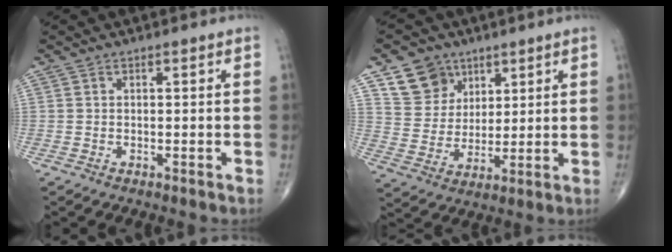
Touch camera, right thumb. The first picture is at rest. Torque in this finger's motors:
{"motor_torque": [-1.25, 0.76, -0.28, 0.26, 0.02]}